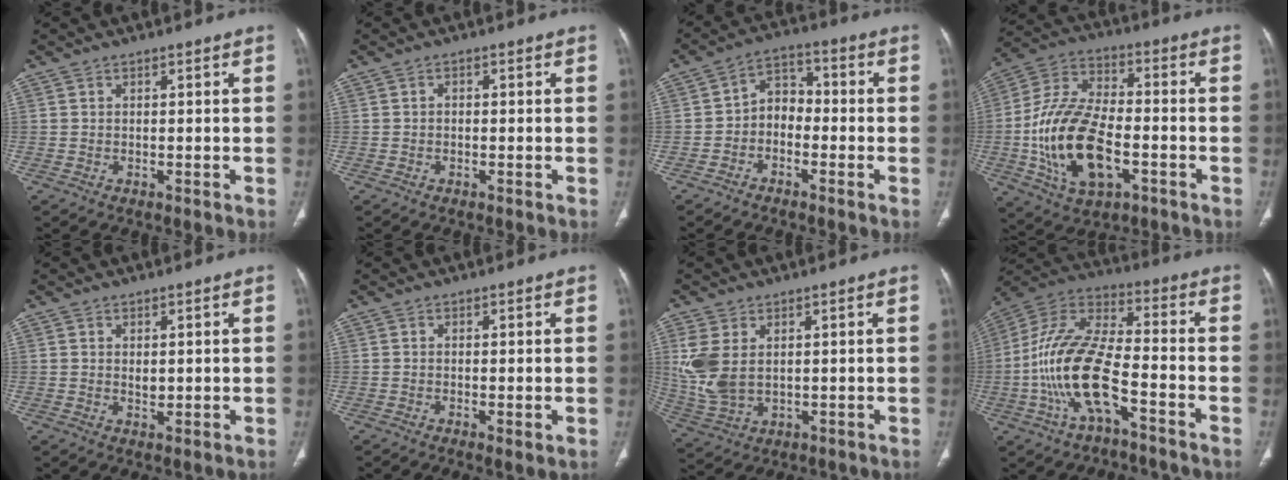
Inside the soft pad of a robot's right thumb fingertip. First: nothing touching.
{"total": 0.7, "force": [-0.2, 0.6, 0.4], "torque": [-0.003, 0.003, -0.007]}
{"total": 6.0, "force": [-1.9, 4.4, 3.5], "torque": [-0.036, 0.034, -0.048]}
{"total": 19.2, "force": [-4.7, 10.5, 15.4], "torque": [-0.293, 0.021, -0.081]}
{"total": 1.8, "force": [0.4, 1.0, 1.4], "torque": [-0.020, -0.007, 0.011]}
{"total": 1.9, "force": [-0.4, 0.6, 1.7], "torque": [-0.035, -0.009, -0.007]}
{"total": 9.3, "force": [2.0, 5.9, 6.9], "torque": [-0.163, -0.007, 0.055]}
{"total": 17.2, "force": [-5.8, 7.1, 14.6], "torque": [-0.298, 0.049, -0.109]}